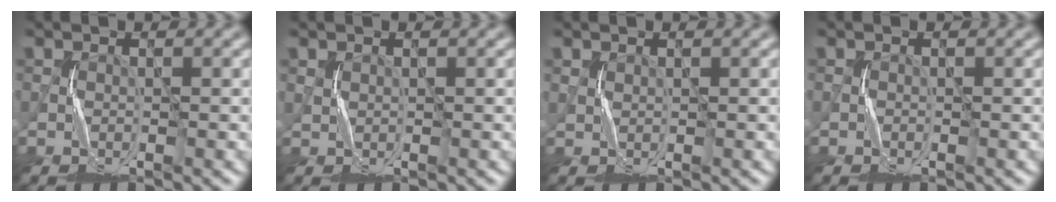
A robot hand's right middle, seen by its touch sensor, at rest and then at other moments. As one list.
[{"total": 0.6, "force": [0.4, 0.3, 0.2], "torque": [-0.009, -0.002, 0.011]}, {"total": 0.6, "force": [0.5, 0.3, 0.2], "torque": [-0.008, -0.001, 0.013]}, {"total": 0.0}]